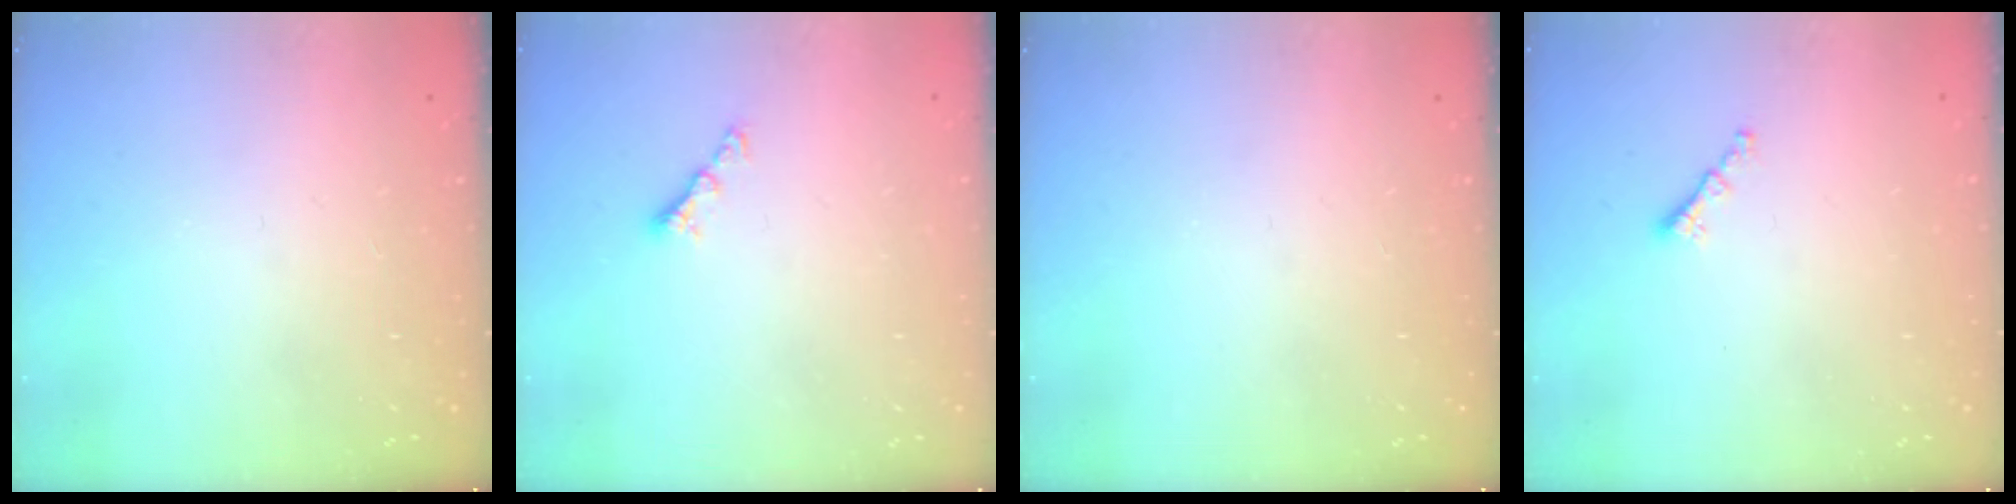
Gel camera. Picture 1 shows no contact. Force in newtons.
{"total": 3.9, "press": 3.9, "slide": 0.6}
{"total": 0.0}
{"total": 1.2, "press": 1.1, "slide": 0.5}